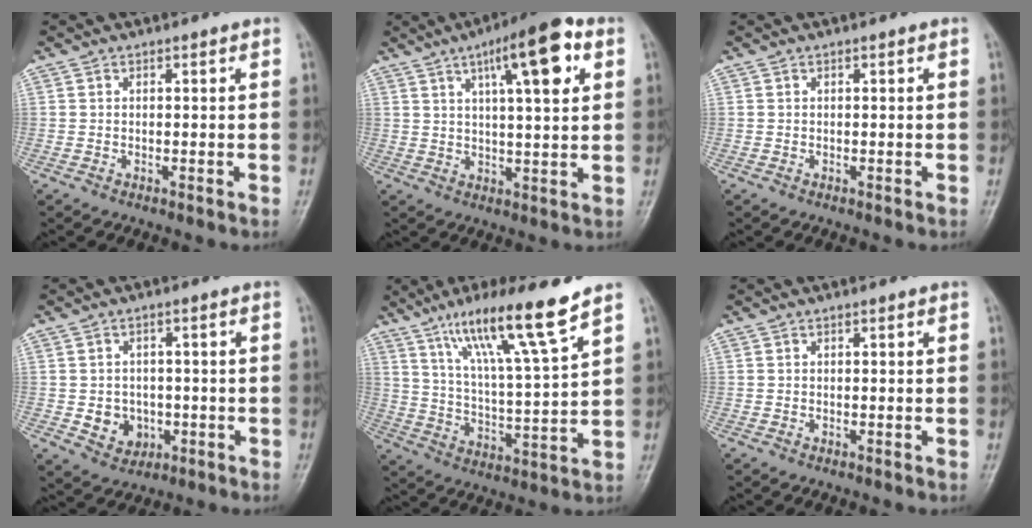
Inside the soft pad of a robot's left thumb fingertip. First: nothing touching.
{"total": 13.3, "force": [5.6, 3.5, 11.6], "torque": [-0.162, -0.003, 0.081]}
{"total": 0.0}
{"total": 5.5, "force": [-1.2, 4.7, 2.5], "torque": [-0.013, 0.008, -0.009]}
{"total": 15.1, "force": [10.2, 0.5, 11.2], "torque": [-0.193, -0.051, 0.181]}
{"total": 0.0}